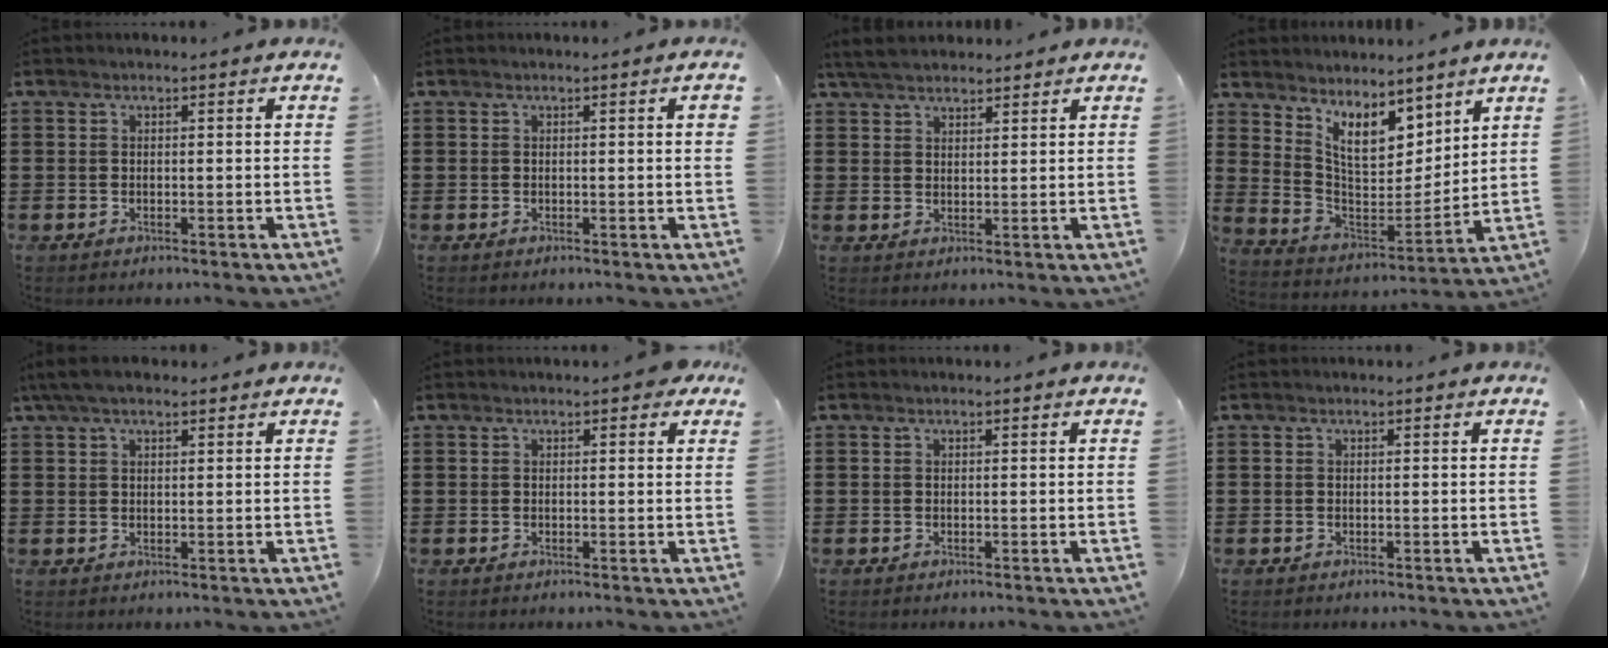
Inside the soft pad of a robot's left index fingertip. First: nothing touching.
{"total": 1.2, "force": [0.1, 0.1, 1.2], "torque": [-0.020, -0.002, 0.003]}
{"total": 4.1, "force": [3.7, 1.2, 1.4], "torque": [-0.038, 0.001, 0.070]}
{"total": 8.7, "force": [6.6, 3.6, 4.2], "torque": [-0.104, -0.038, 0.123]}
{"total": 3.3, "force": [2.1, 1.2, 2.2], "torque": [-0.048, 0.008, 0.040]}
{"total": 1.1, "force": [0.7, 0.5, 0.8], "torque": [-0.010, 0.003, 0.009]}
{"total": 0.0}
{"total": 0.0}